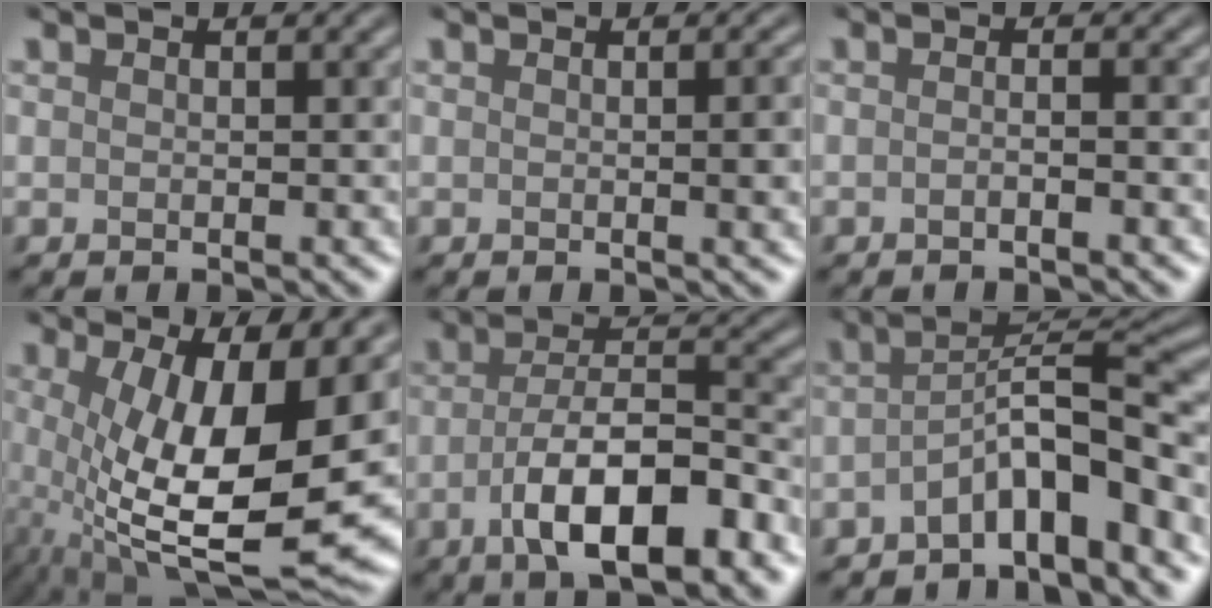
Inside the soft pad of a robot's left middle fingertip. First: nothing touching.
{"total": 3.2, "force": [0.0, 1.0, 3.0], "torque": [-0.029, 0.004, -0.003]}
{"total": 1.2, "force": [-0.6, 0.3, 1.0], "torque": [-0.015, -0.003, -0.018]}
{"total": 14.0, "force": [-0.7, 4.6, 13.2], "torque": [-0.221, -0.021, -0.001]}
{"total": 9.3, "force": [-4.1, 3.1, 7.7], "torque": [-0.128, 0.008, -0.070]}
{"total": 7.3, "force": [-3.6, 1.7, 6.1], "torque": [-0.090, 0.016, -0.070]}